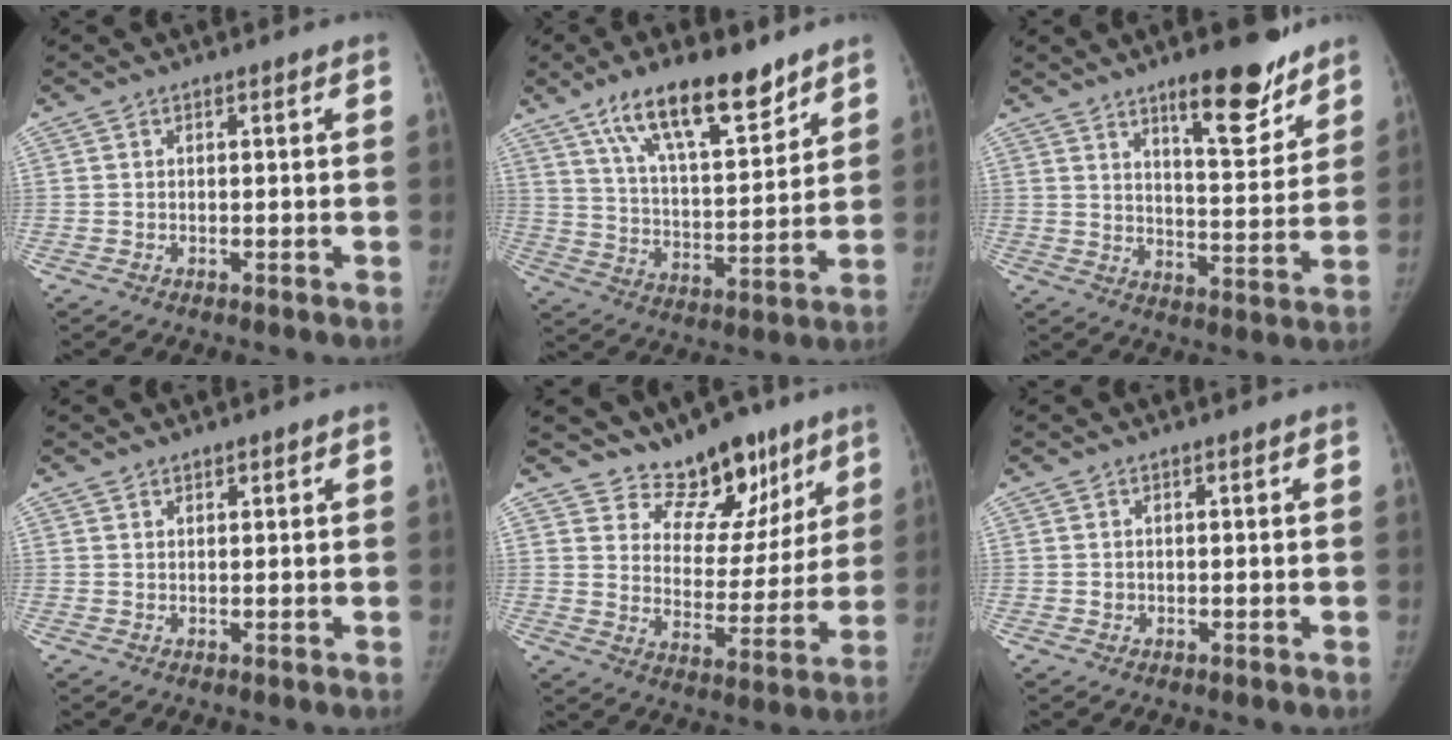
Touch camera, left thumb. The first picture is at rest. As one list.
[{"total": 17.2, "force": [11.6, 5.8, 11.3], "torque": [-0.159, -0.059, 0.207]}, {"total": 13.7, "force": [9.6, 4.0, 9.0], "torque": [-0.095, -0.068, 0.147]}, {"total": 1.2, "force": [1.0, 0.5, 0.2], "torque": [0.008, -0.006, 0.013]}, {"total": 14.4, "force": [11.0, 7.7, 5.4], "torque": [-0.017, -0.072, 0.169]}, {"total": 0.7, "force": [0.1, 0.7, 0.2], "torque": [0.003, 0.001, 0.003]}]